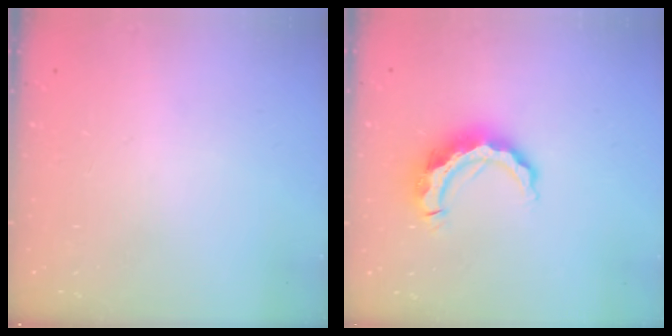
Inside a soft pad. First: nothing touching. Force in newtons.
{"total": 11.1, "press": 11.1, "slide": 0.7}